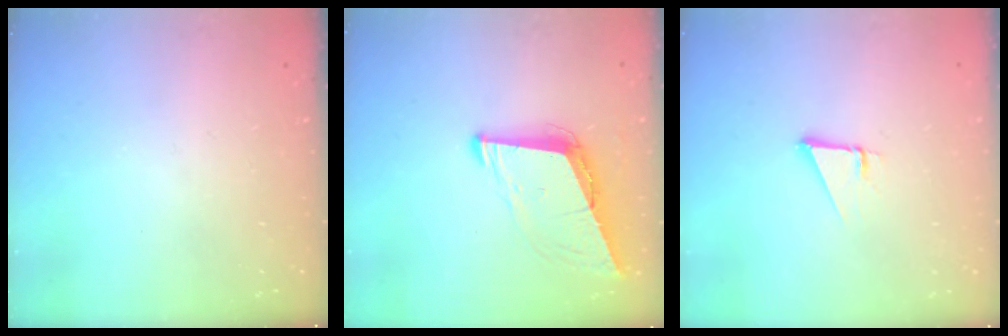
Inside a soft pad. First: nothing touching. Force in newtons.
{"total": 9.0, "press": 8.2, "slide": 3.5}
{"total": 2.3, "press": 2.3, "slide": 0.0}